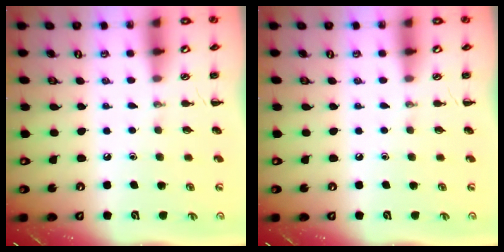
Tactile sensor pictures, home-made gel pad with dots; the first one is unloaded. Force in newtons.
{"total": 0.0}